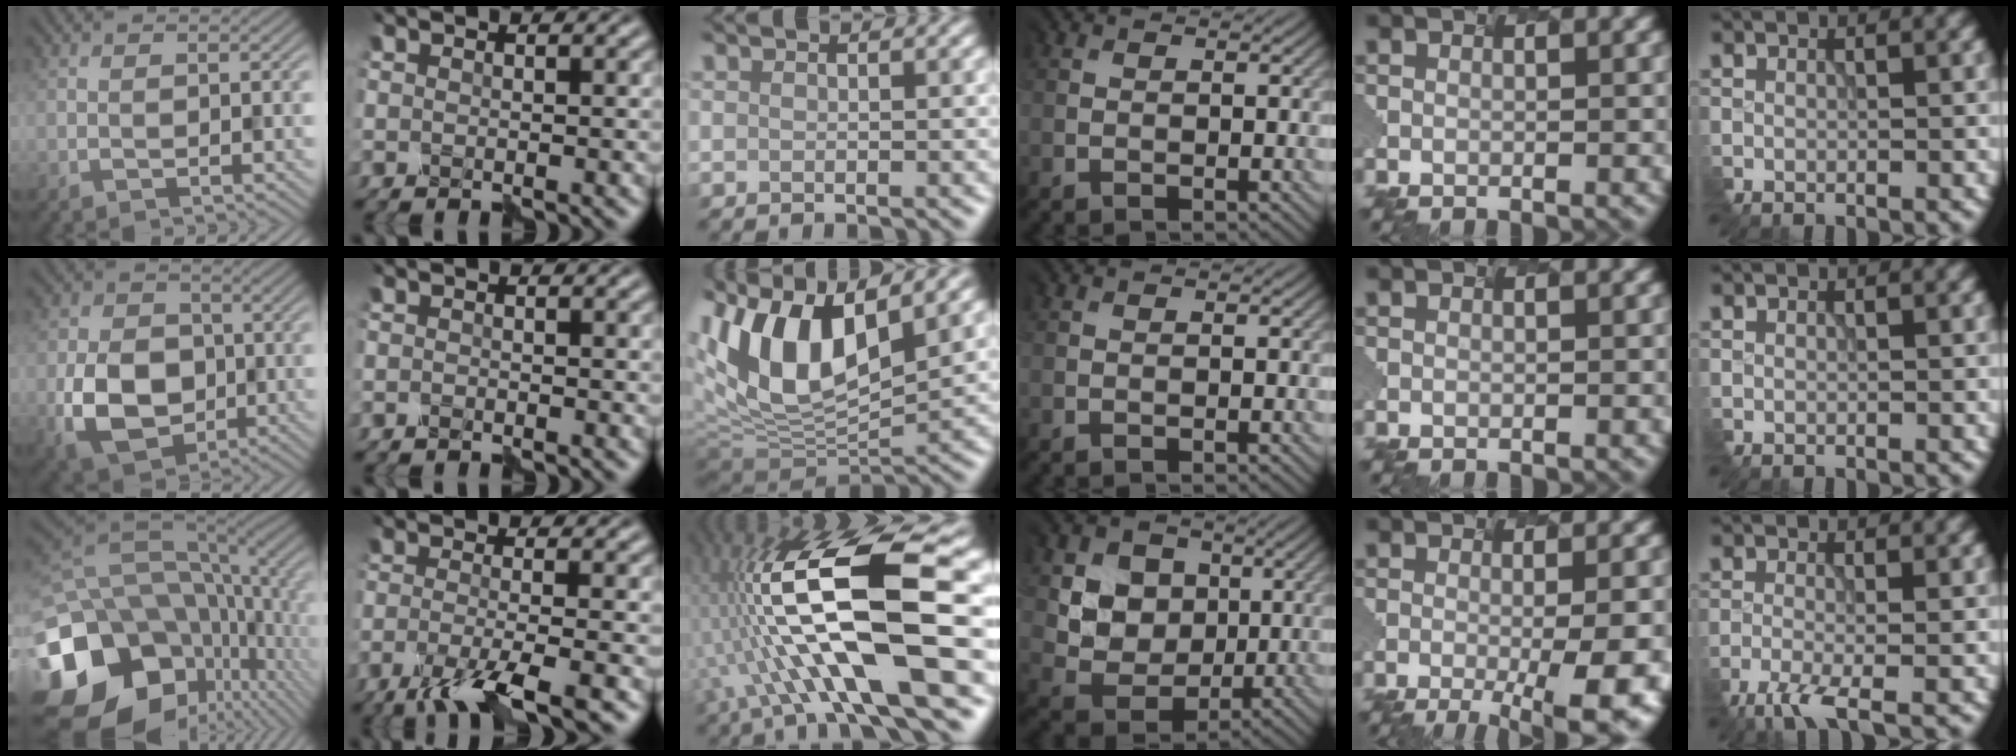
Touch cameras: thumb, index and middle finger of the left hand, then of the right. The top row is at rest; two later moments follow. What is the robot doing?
{"motion": "disassemble", "object": "velcro strap"}